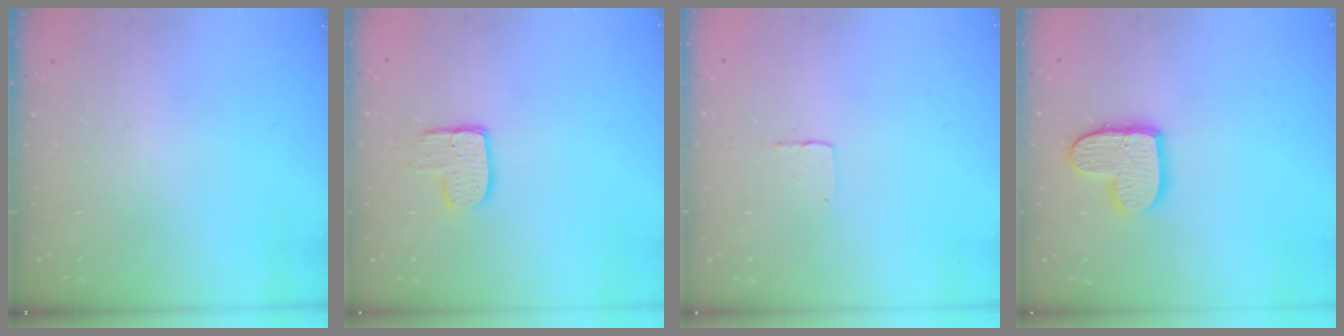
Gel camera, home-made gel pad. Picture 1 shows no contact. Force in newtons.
{"total": 8.8, "press": 8.8, "slide": 0.6}
{"total": 2.7, "press": 2.7, "slide": 0.1}
{"total": 11.1, "press": 11.1, "slide": 0.5}